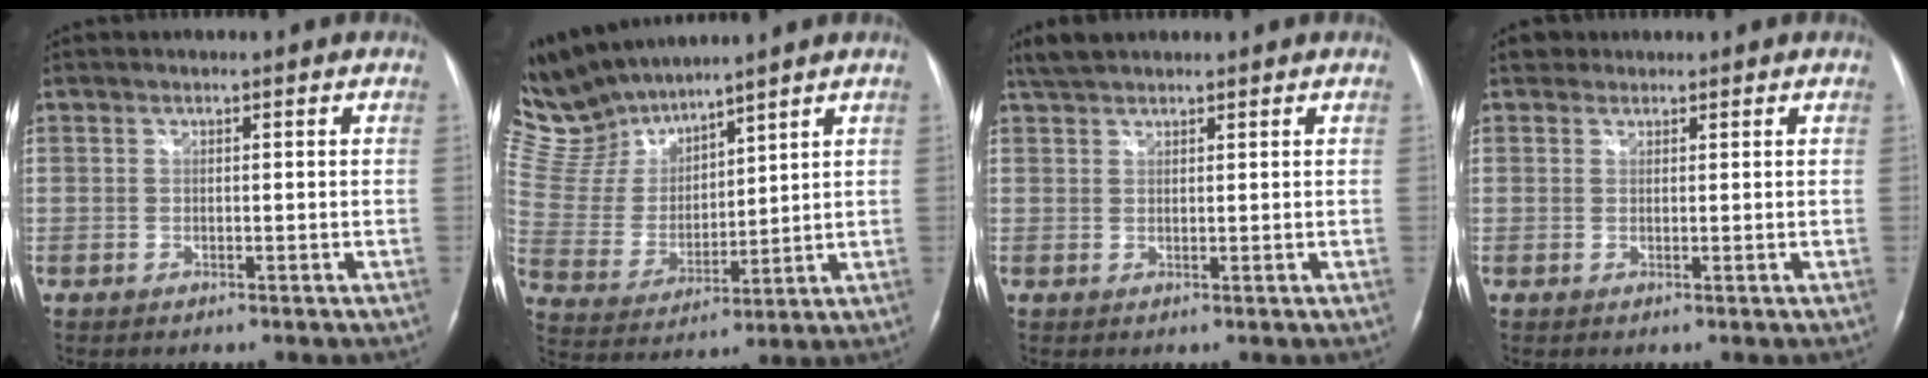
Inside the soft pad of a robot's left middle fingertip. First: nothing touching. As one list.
[{"total": 11.8, "force": [11.4, 2.1, 2.3], "torque": [-0.072, 0.010, 0.247]}, {"total": 3.2, "force": [2.8, 1.0, 1.2], "torque": [-0.026, 0.016, 0.054]}, {"total": 1.5, "force": [1.1, 1.0, -0.1], "torque": [0.009, 0.011, 0.011]}]